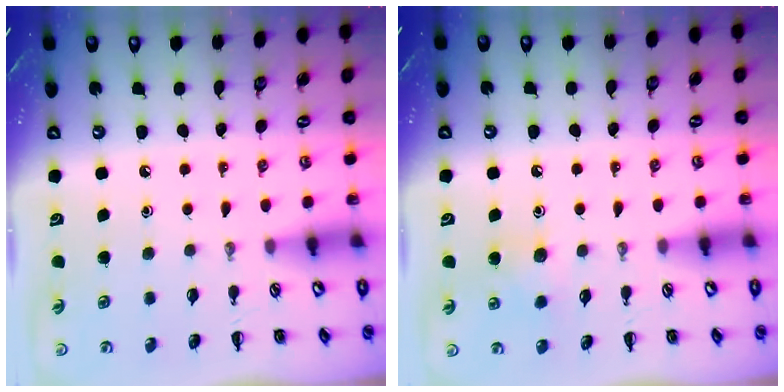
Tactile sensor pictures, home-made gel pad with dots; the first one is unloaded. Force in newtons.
{"total": 7.4, "press": 7.2, "slide": 1.9}